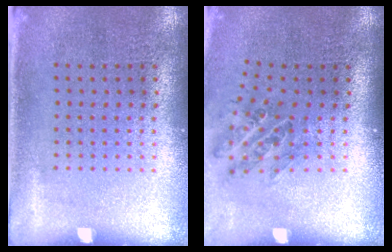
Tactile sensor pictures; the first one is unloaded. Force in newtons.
{"total": 1.1, "press": 1.0, "slide": 0.4}